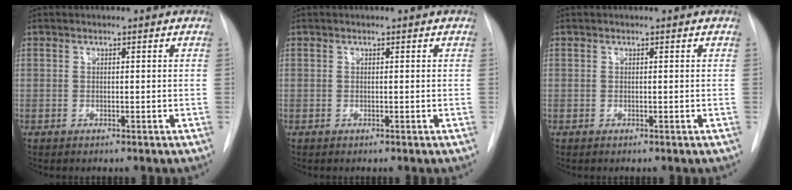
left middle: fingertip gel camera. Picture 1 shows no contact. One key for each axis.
{"total": 0.0}
{"total": 0.0}